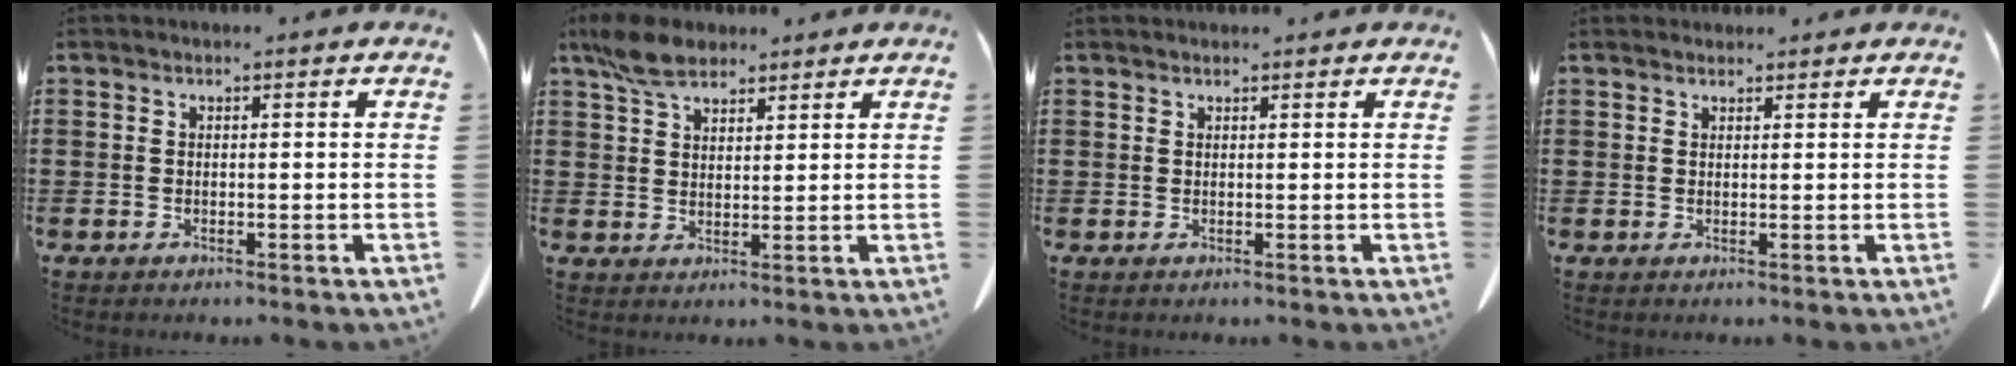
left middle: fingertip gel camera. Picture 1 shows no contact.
{"total": 6.0, "force": [4.5, 2.8, 2.9], "torque": [-0.071, 0.001, 0.085]}
{"total": 0.6, "force": [0.6, 0.2, 0.1], "torque": [-0.004, -0.002, 0.014]}
{"total": 1.3, "force": [1.3, 0.5, 0.1], "torque": [0.003, -0.004, 0.024]}